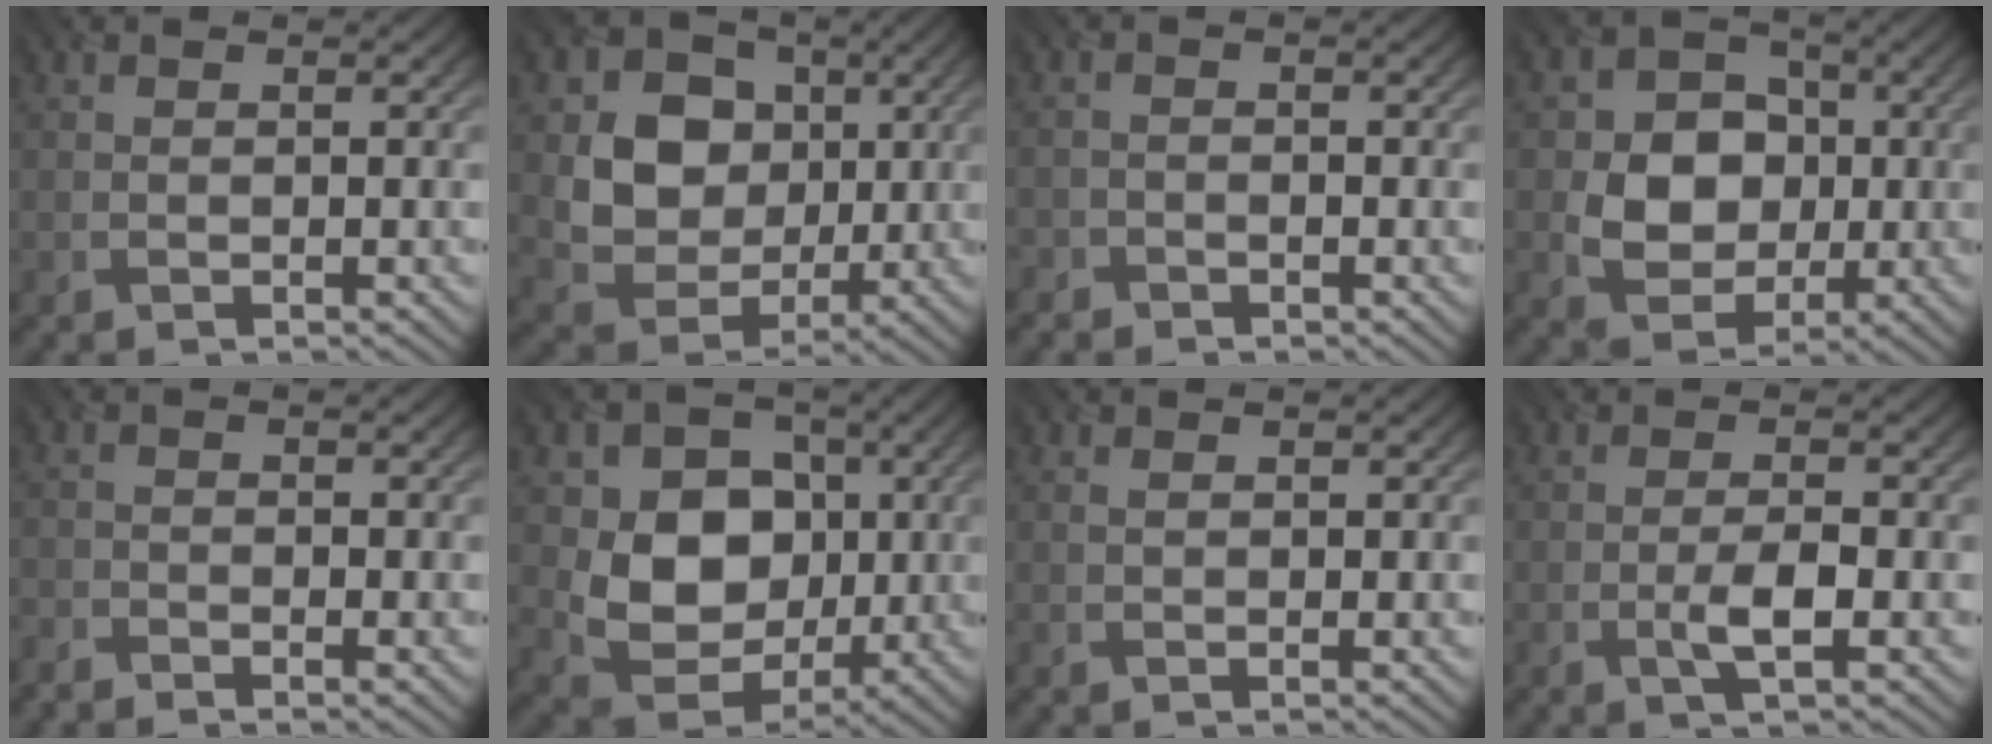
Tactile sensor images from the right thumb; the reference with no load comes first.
{"total": 10.1, "force": [1.7, 8.5, 5.2], "torque": [-0.111, -0.007, 0.028]}
{"total": 1.5, "force": [-1.2, 0.8, 0.0], "torque": [0.003, -0.001, -0.027]}
{"total": 8.7, "force": [-0.4, 7.3, 4.8], "torque": [-0.096, -0.003, -0.023]}
{"total": 1.9, "force": [-1.8, 0.4, 0.6], "torque": [-0.015, -0.009, -0.041]}
{"total": 10.5, "force": [0.5, 8.5, 6.2], "torque": [-0.123, -0.012, 0.001]}
{"total": 0.8, "force": [0.2, 0.4, 0.6], "torque": [-0.015, 0.001, 0.004]}
{"total": 3.2, "force": [-1.1, 0.7, 2.9], "torque": [-0.057, 0.003, -0.025]}